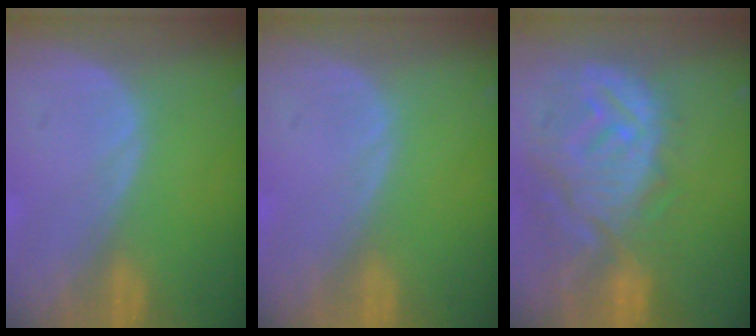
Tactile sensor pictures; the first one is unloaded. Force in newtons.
{"total": 0.0}
{"total": 12.3, "press": 11.0, "slide": 5.5}